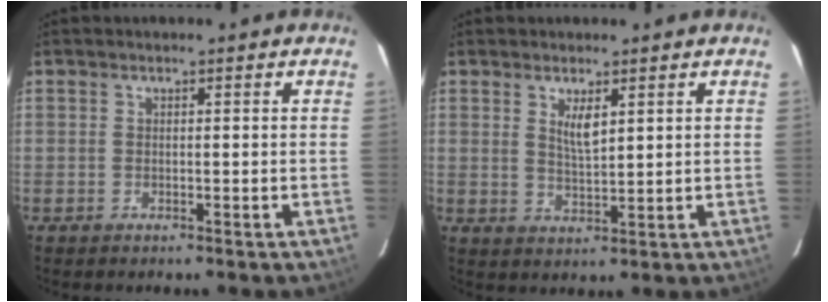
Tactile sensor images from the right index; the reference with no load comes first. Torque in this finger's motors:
{"motor_torque": [0.25, 0.13, 0.11, 0.07]}